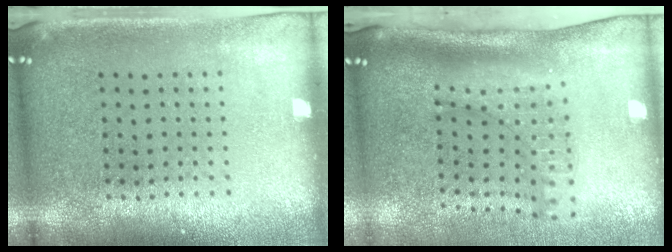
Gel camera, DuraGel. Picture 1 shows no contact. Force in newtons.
{"total": 2.2, "press": 1.5, "slide": 1.6}